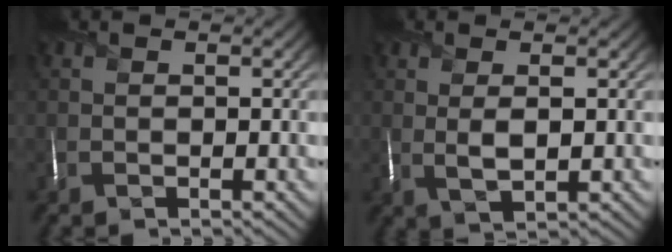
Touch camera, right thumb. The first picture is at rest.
{"total": 2.7, "force": [0.8, 0.7, 2.5], "torque": [-0.053, 0.002, 0.020]}